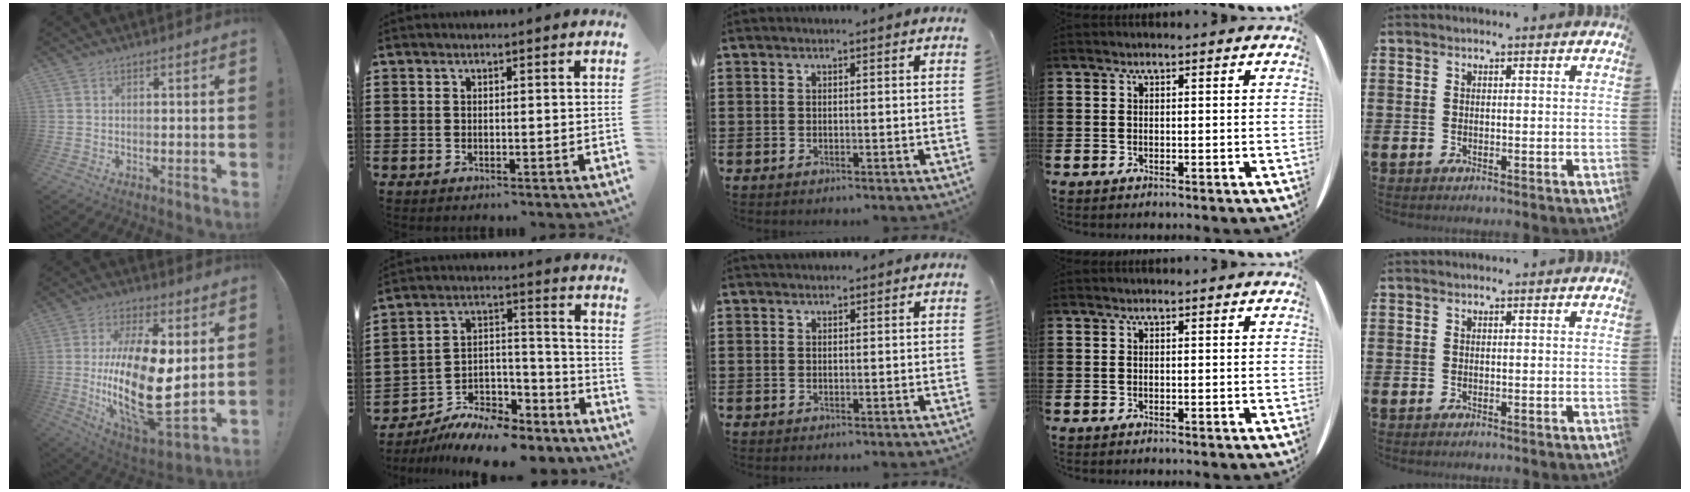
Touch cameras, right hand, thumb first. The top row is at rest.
{"thumb": {"total": 24.2, "force": [0.8, 10.9, 21.6], "torque": [-0.407, -0.034, 0.021]}, "index": {"total": 9.7, "force": [-8.7, 2.9, 3.1], "torque": [-0.045, 0.032, -0.164]}, "middle": {"total": 0.6, "force": [0.5, 0.2, 0.0], "torque": [-0.001, -0.001, 0.012]}}